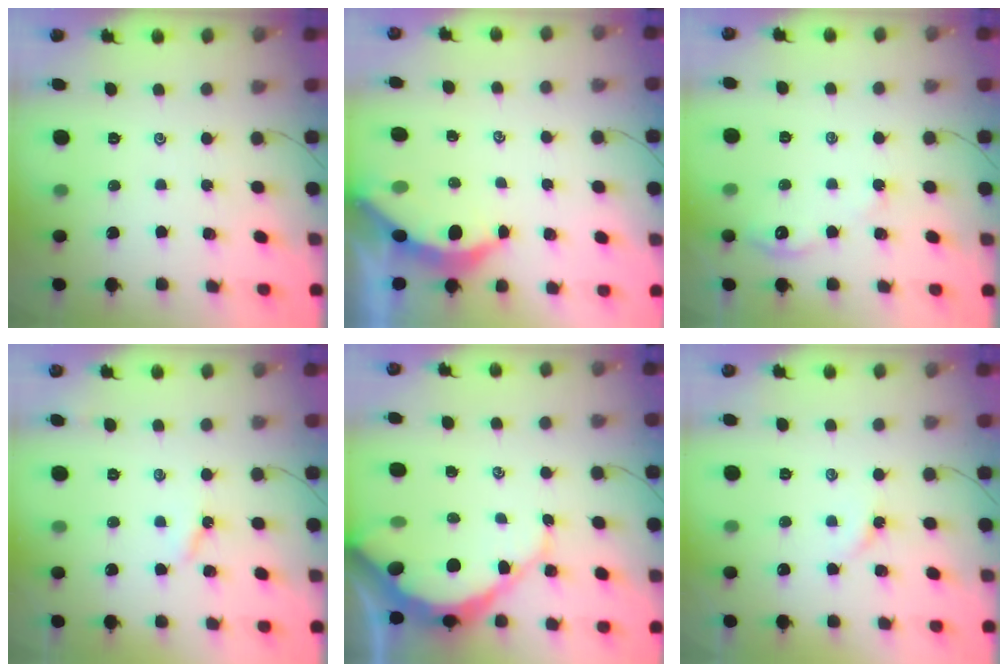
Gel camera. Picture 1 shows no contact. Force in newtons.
{"total": 3.7, "press": 3.7, "slide": 0.4}
{"total": 3.3, "press": 3.3, "slide": 0.4}
{"total": 2.9, "press": 2.8, "slide": 0.4}
{"total": 11.0, "press": 11.0, "slide": 1.0}
{"total": 3.0, "press": 2.9, "slide": 0.4}